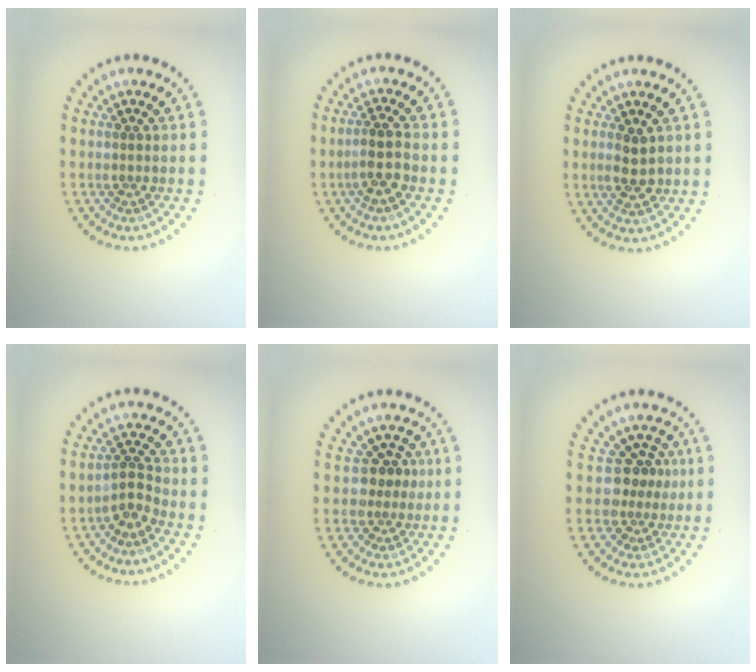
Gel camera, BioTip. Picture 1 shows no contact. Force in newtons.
{"total": 2.6, "press": 2.2, "slide": 1.3}
{"total": 2.4, "press": 2.4, "slide": 0.2}
{"total": 2.1, "press": 1.6, "slide": 1.4}
{"total": 2.6, "press": 2.0, "slide": 1.6}
{"total": 2.8, "press": 2.0, "slide": 2.0}